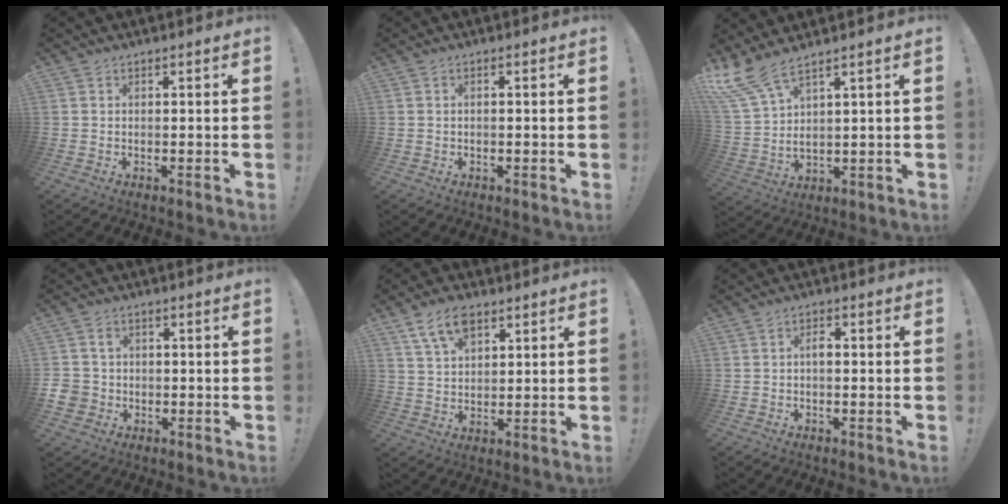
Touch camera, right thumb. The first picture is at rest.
{"total": 0.5, "force": [-0.3, 0.1, 0.4], "torque": [-0.008, 0.002, -0.006]}
{"total": 8.9, "force": [6.8, 1.8, 5.6], "torque": [-0.130, -0.038, 0.127]}
{"total": 5.5, "force": [-0.2, 5.1, 2.0], "torque": [-0.046, 0.007, -0.001]}
{"total": 8.8, "force": [5.4, 4.8, 5.0], "torque": [-0.088, -0.010, 0.101]}
{"total": 2.0, "force": [-0.3, 0.8, 1.8], "torque": [-0.031, 0.004, -0.009]}